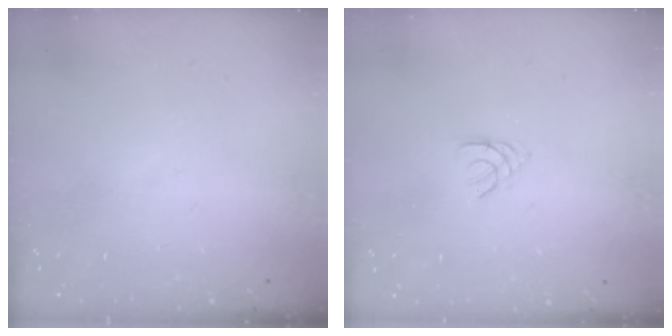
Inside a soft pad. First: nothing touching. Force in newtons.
{"total": 1.4, "press": 1.4, "slide": 0.3}